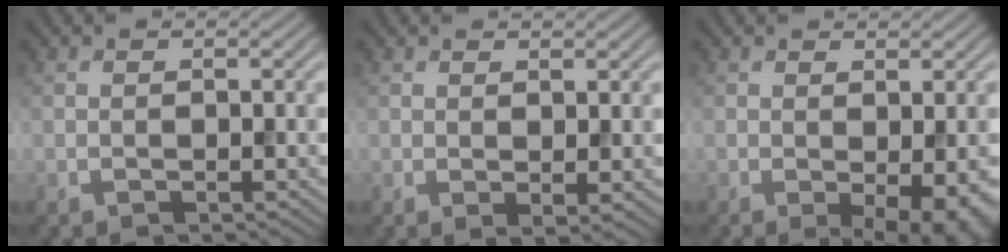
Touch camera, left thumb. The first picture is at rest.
{"total": 1.7, "force": [0.8, 0.4, 1.4], "torque": [-0.025, -0.009, 0.018]}
{"total": 5.0, "force": [-1.1, 1.2, 4.7], "torque": [-0.065, -0.013, -0.010]}